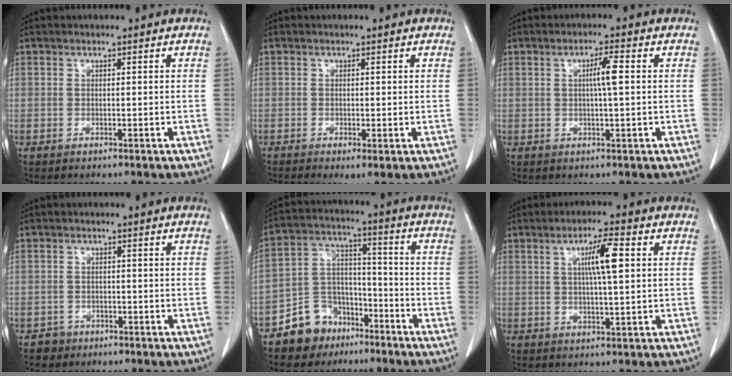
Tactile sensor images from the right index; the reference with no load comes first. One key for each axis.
{"total": 3.1, "fx": -1.2, "fy": 1.0, "fz": 2.7, "tx": -0.043, "ty": -0.011, "tz": -0.017}
{"total": 2.3, "fx": 0.2, "fy": 0.0, "fz": 2.3, "tx": -0.039, "ty": 0.002, "tz": 0.003}
{"total": 2.3, "fx": -1.3, "fy": 1.8, "fz": -0.3, "tx": 0.006, "ty": 0.011, "tz": -0.024}
{"total": 9.9, "fx": -6.7, "fy": 6.9, "fz": 2.0, "tx": -0.038, "ty": 0.037, "tz": -0.117}
{"total": 6.2, "fx": 1.5, "fy": 0.3, "fz": 6.0, "tx": -0.105, "ty": 0.003, "tz": 0.025}